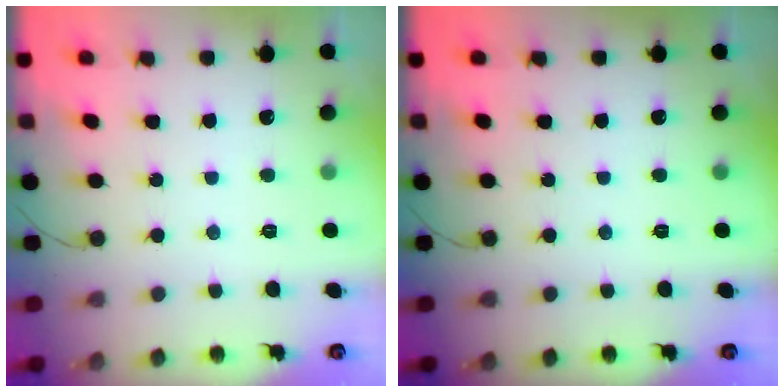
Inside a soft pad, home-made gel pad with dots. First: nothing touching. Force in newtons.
{"total": 0.0}